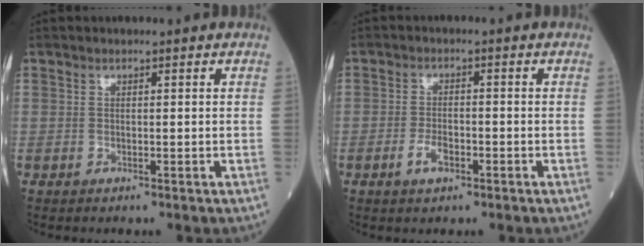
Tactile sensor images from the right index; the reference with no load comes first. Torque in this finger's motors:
{"motor_torque": [0.24, -0.08, 0.04, 0.02]}